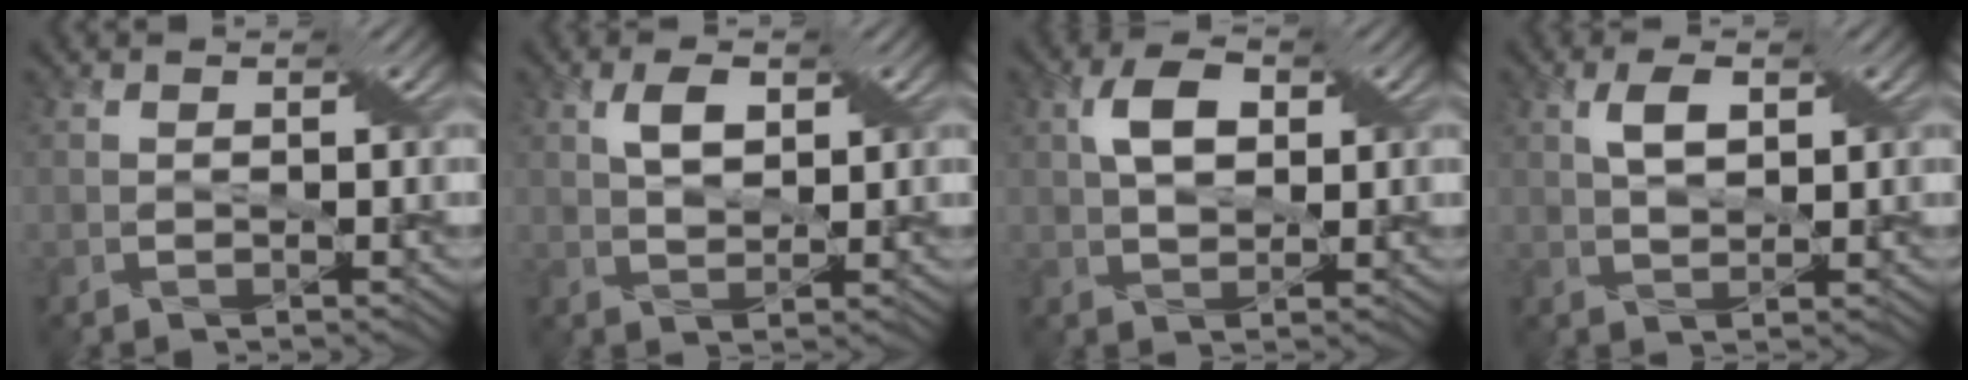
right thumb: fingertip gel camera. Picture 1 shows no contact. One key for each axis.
{"total": 3.3, "fx": 1.7, "fy": 1.4, "fz": 2.5, "tx": -0.050, "ty": 0.005, "tz": 0.031}
{"total": 4.8, "fx": 1.5, "fy": 2.7, "fz": 3.7, "tx": -0.070, "ty": 0.010, "tz": 0.025}
{"total": 3.2, "fx": 1.5, "fy": 1.1, "fz": 2.6, "tx": -0.053, "ty": 0.007, "tz": 0.029}